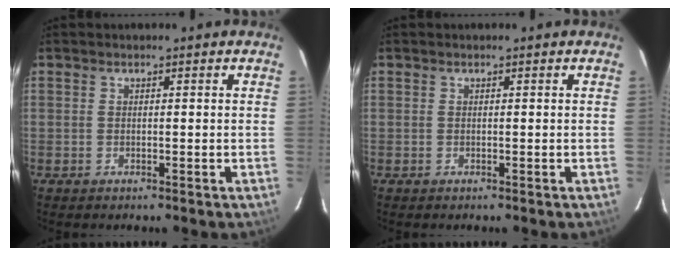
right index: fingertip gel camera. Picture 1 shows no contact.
{"total": 0.0}